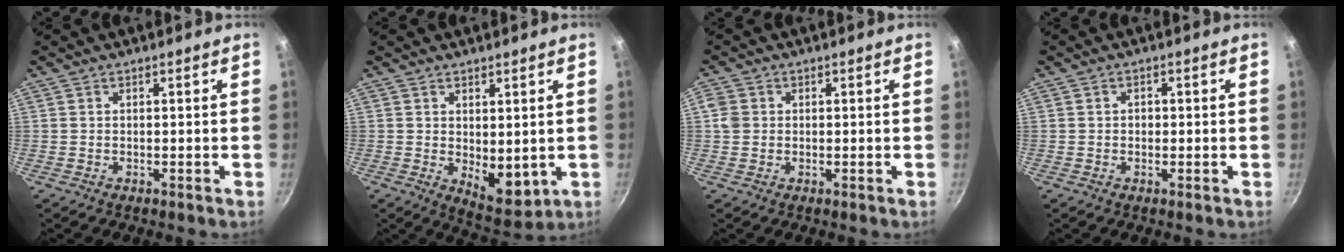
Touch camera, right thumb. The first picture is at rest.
{"total": 7.4, "force": [0.5, 4.1, 6.1], "torque": [-0.065, -0.023, 0.022]}
{"total": 2.9, "force": [0.2, 2.6, 1.2], "torque": [-0.016, 0.005, 0.000]}
{"total": 1.2, "force": [-0.1, 1.0, 0.6], "torque": [-0.007, 0.004, -0.002]}